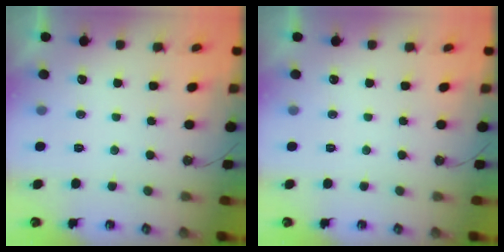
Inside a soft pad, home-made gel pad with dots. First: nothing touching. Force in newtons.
{"total": 0.0}